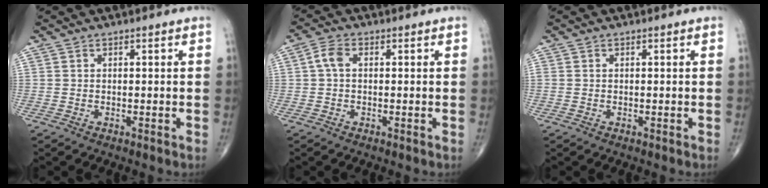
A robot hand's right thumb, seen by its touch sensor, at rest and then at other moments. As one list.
[{"total": 3.1, "force": [0.3, 1.8, 2.5], "torque": [-0.051, 0.010, 0.002]}, {"total": 0.0}]